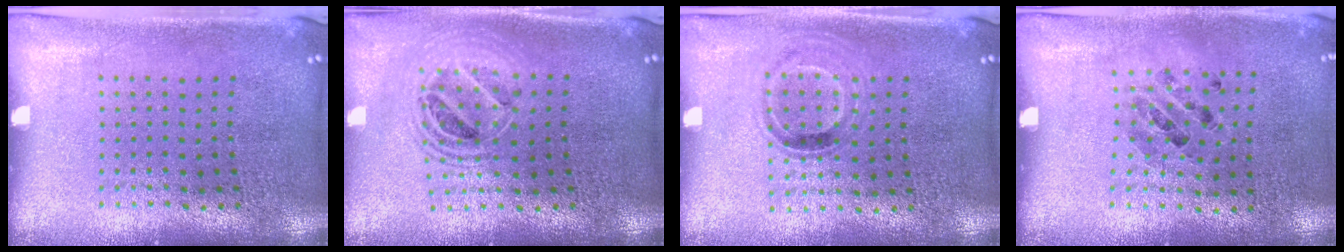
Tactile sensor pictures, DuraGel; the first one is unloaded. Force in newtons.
{"total": 1.8, "press": 1.5, "slide": 1.1}
{"total": 1.0, "press": 0.8, "slide": 0.6}
{"total": 0.8, "press": 0.7, "slide": 0.3}